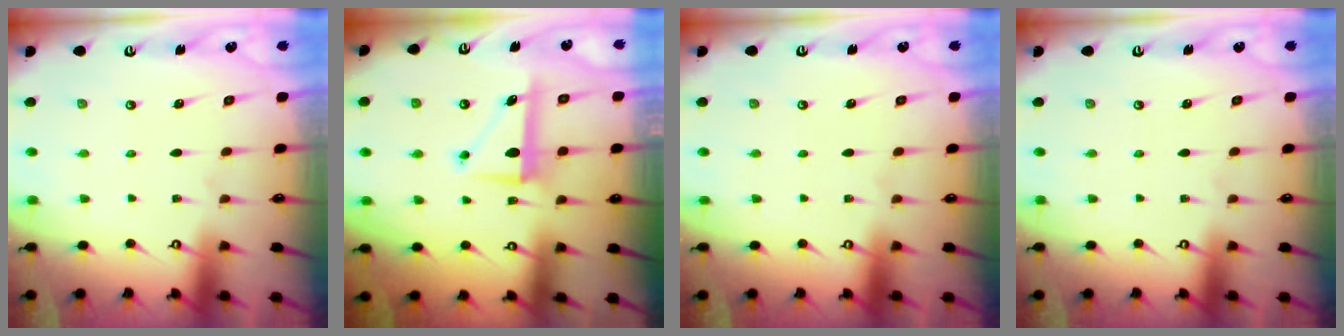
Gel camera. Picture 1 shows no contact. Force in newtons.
{"total": 8.5, "press": 8.4, "slide": 1.5}
{"total": 0.0}
{"total": 0.0}